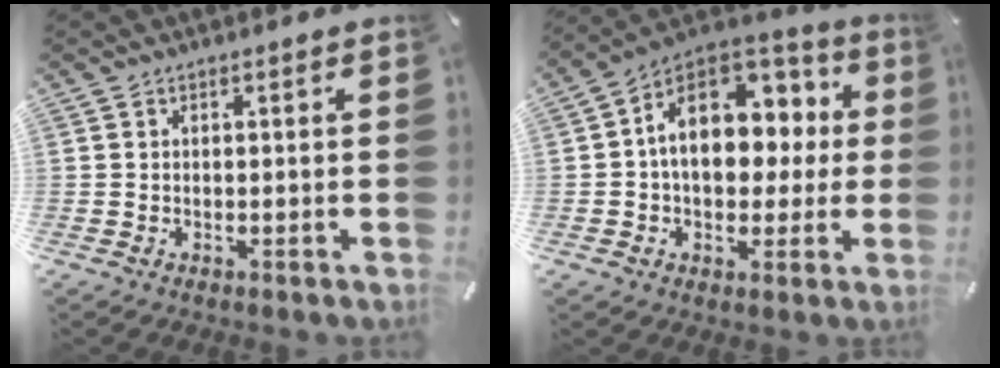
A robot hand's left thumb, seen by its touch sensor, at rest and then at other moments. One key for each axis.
{"total": 16.2, "fx": 2.8, "fy": 11.8, "fz": 10.7, "tx": -0.158, "ty": -0.003, "tz": 0.053}